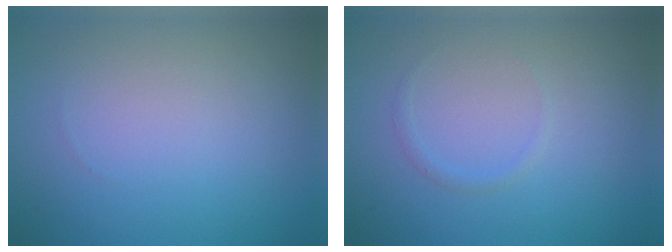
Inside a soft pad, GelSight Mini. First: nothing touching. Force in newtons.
{"total": 0.7, "press": 0.7, "slide": 0.1}